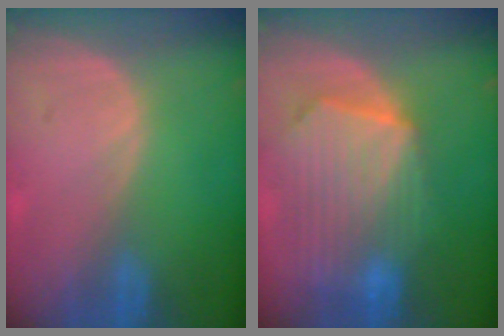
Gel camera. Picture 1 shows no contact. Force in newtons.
{"total": 10.8, "press": 9.5, "slide": 5.2}